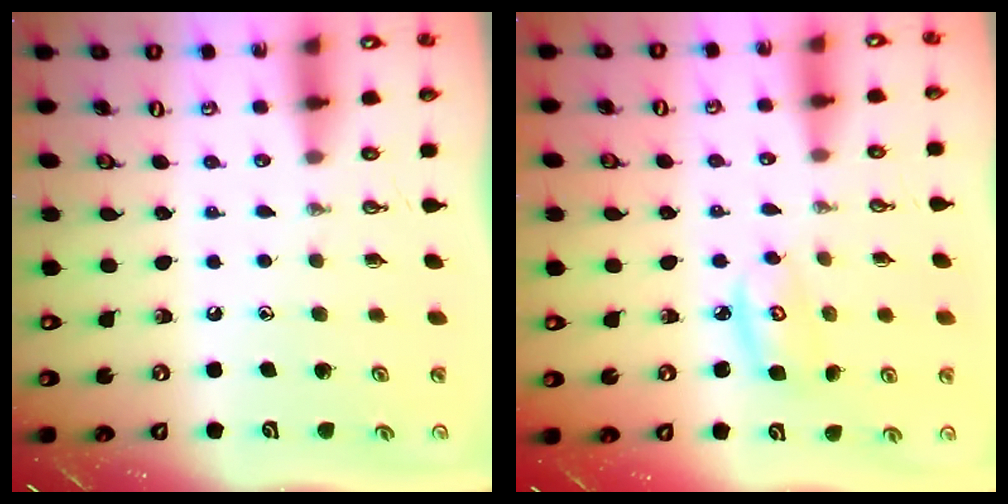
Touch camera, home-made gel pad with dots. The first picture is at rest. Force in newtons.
{"total": 4.0, "press": 3.9, "slide": 0.3}